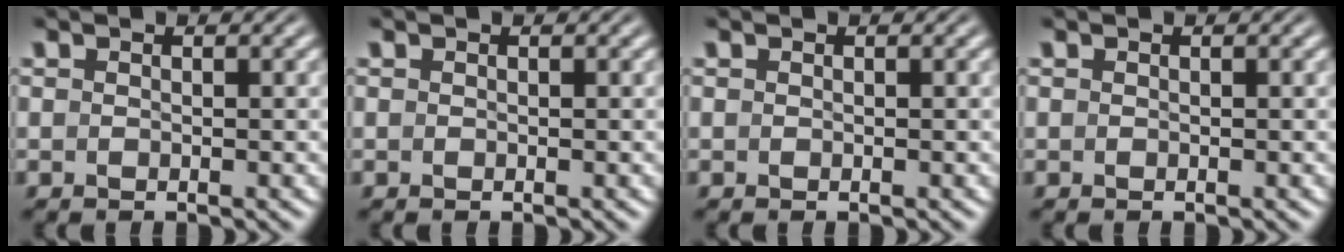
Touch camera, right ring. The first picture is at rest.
{"total": 0.0}
{"total": 0.0}
{"total": 0.0}